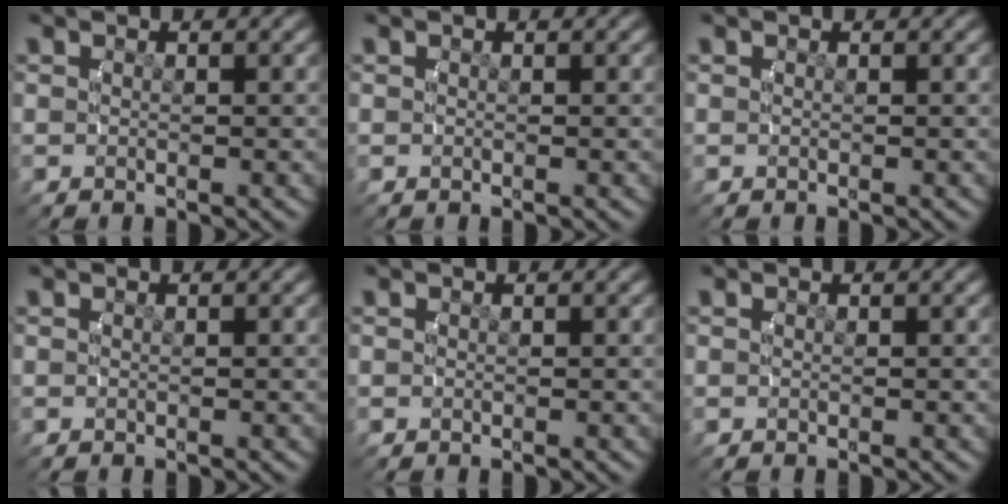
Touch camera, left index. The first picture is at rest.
{"total": 0.0}
{"total": 0.0}
{"total": 0.0}
{"total": 0.0}
{"total": 0.0}